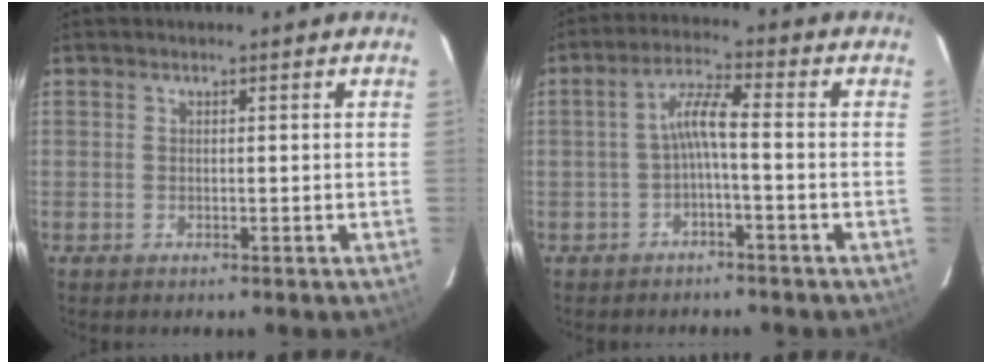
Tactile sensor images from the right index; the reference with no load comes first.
{"total": 4.4, "force": [-1.3, 0.2, 4.2], "torque": [-0.093, 0.012, -0.024]}